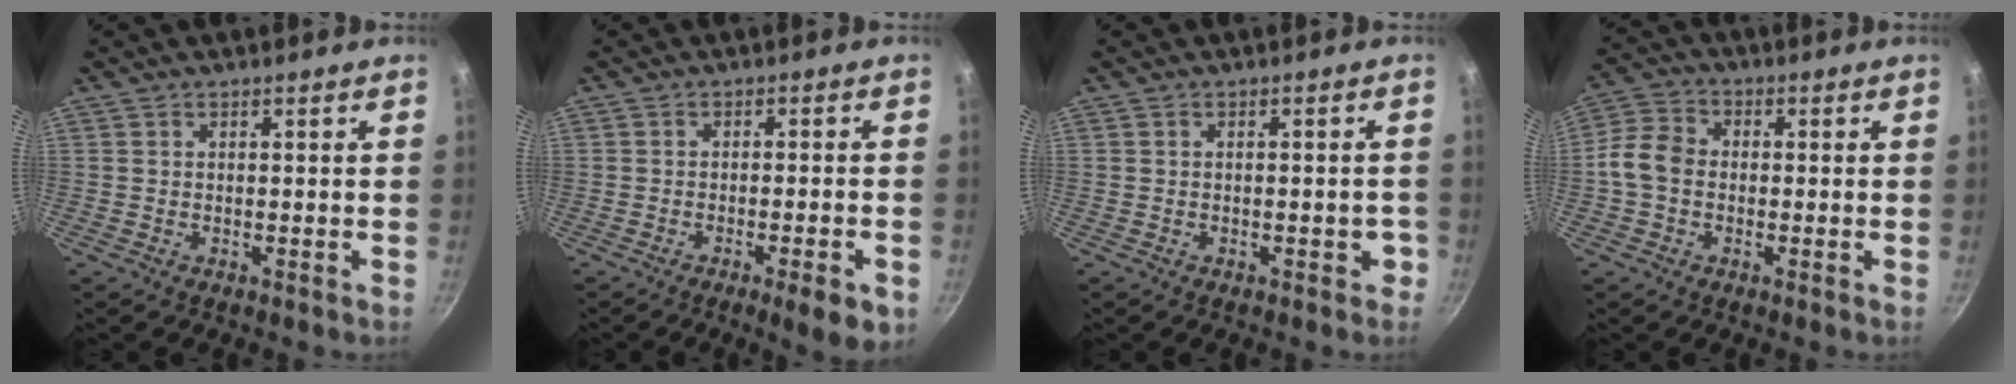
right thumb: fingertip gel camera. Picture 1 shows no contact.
{"total": 6.5, "force": [-3.1, 1.3, 5.6], "torque": [-0.071, 0.008, -0.038]}
{"total": 2.5, "force": [-1.0, 1.2, 1.9], "torque": [-0.004, 0.012, -0.013]}
{"total": 6.9, "force": [-0.9, 5.4, 4.2], "torque": [-0.067, 0.019, -0.036]}